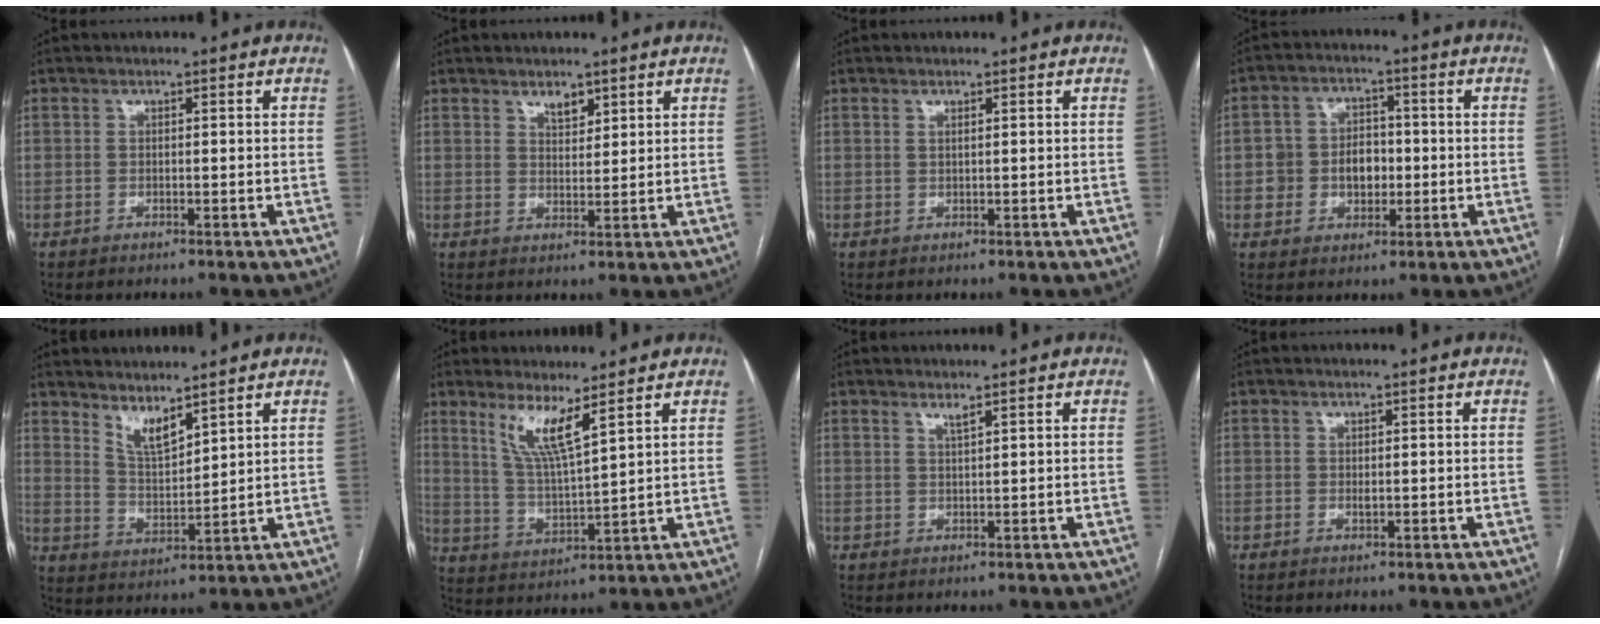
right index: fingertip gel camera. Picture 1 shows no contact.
{"total": 2.8, "force": [2.1, 1.3, 1.2], "torque": [-0.026, -0.004, 0.043]}
{"total": 0.5, "force": [0.4, 0.0, 0.4], "torque": [-0.011, -0.003, 0.008]}
{"total": 6.7, "force": [-0.6, 5.2, 4.1], "torque": [-0.073, 0.024, -0.002]}
{"total": 5.2, "force": [4.3, 0.9, 2.7], "torque": [-0.059, -0.015, 0.092]}
{"total": 7.1, "force": [4.6, 0.0, 5.5], "torque": [-0.112, -0.016, 0.094]}
{"total": 1.3, "force": [1.1, -0.2, 0.5], "torque": [-0.017, -0.006, 0.025]}
{"total": 0.6, "force": [0.3, 0.3, 0.5], "torque": [-0.014, -0.002, 0.009]}